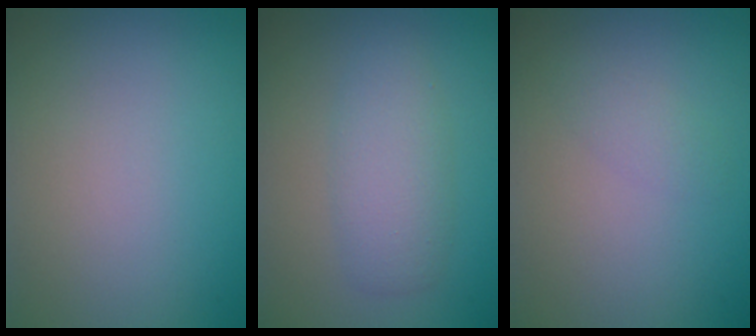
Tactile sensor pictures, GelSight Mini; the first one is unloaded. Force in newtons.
{"total": 2.3, "press": 2.3, "slide": 0.2}
{"total": 1.1, "press": 1.1, "slide": 0.0}